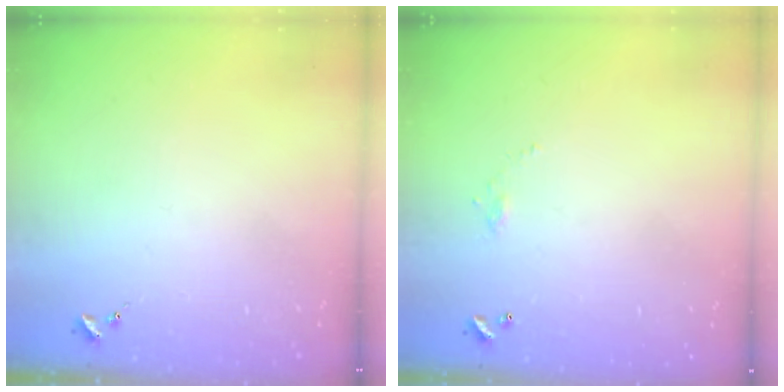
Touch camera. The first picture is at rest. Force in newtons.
{"total": 3.2, "press": 3.2, "slide": 0.0}